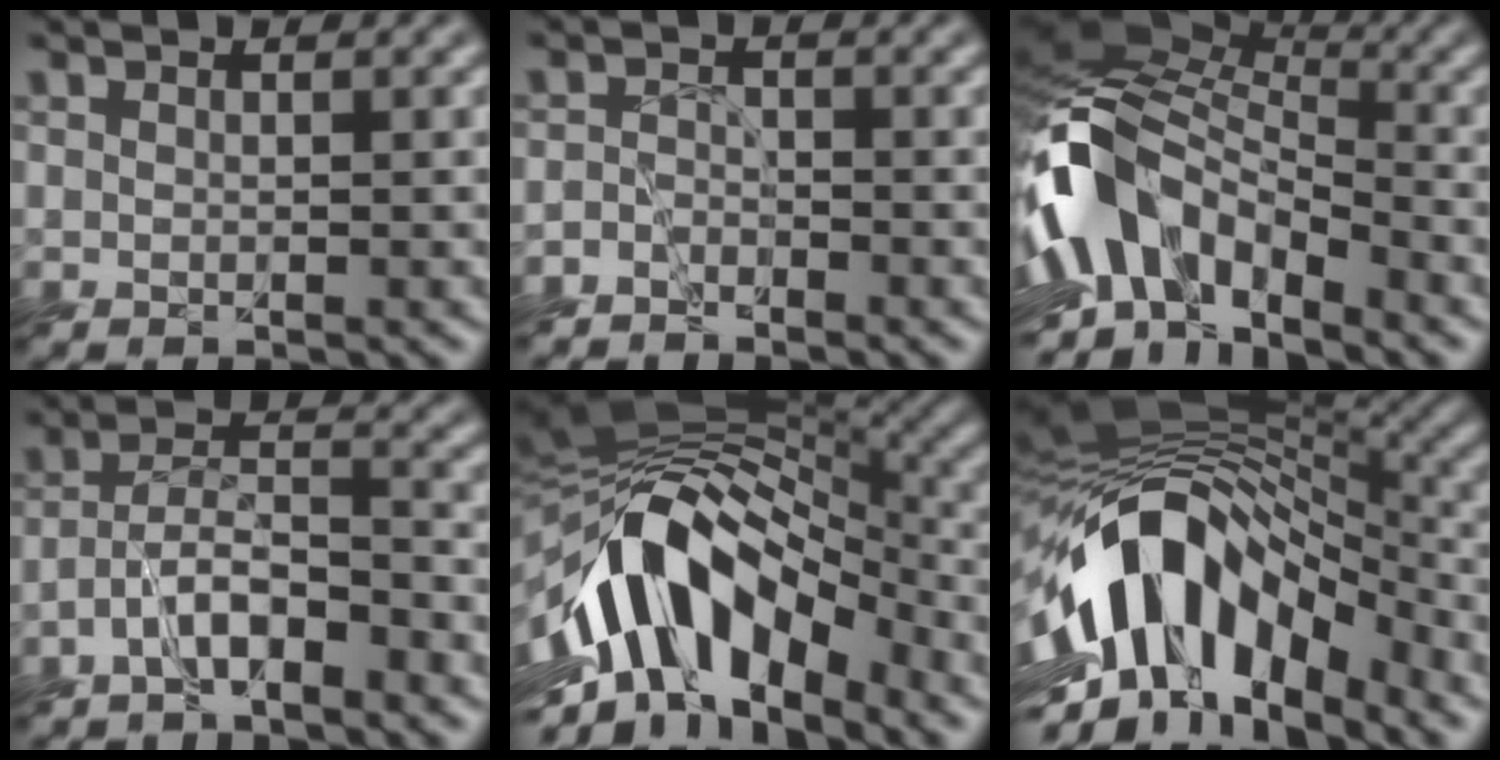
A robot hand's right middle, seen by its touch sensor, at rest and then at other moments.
{"total": 2.1, "force": [-2.0, 0.7, 0.2], "torque": [0.010, 0.000, -0.050]}
{"total": 10.4, "force": [-4.9, 5.7, 7.1], "torque": [-0.127, 0.003, -0.110]}
{"total": 4.9, "force": [-3.5, 1.3, 3.2], "torque": [-0.058, 0.009, -0.074]}
{"total": 12.4, "force": [-5.6, 6.6, 8.9], "torque": [-0.138, 0.015, -0.108]}
{"total": 12.8, "force": [-5.6, 6.9, 9.1], "torque": [-0.149, 0.014, -0.109]}